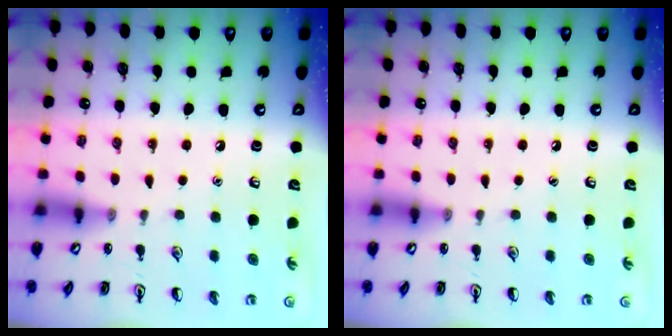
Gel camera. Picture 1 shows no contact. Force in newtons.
{"total": 0.0}